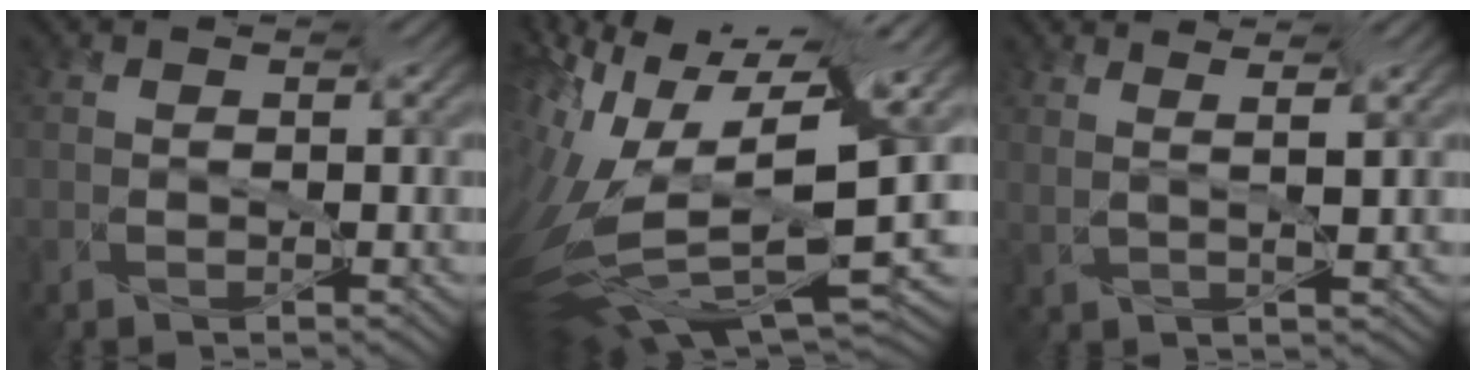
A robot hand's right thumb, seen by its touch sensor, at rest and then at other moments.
{"total": 13.9, "force": [-0.4, 5.1, 12.9], "torque": [-0.283, -0.018, 0.007]}
{"total": 4.1, "force": [3.6, -0.2, 1.8], "torque": [-0.025, -0.004, 0.059]}